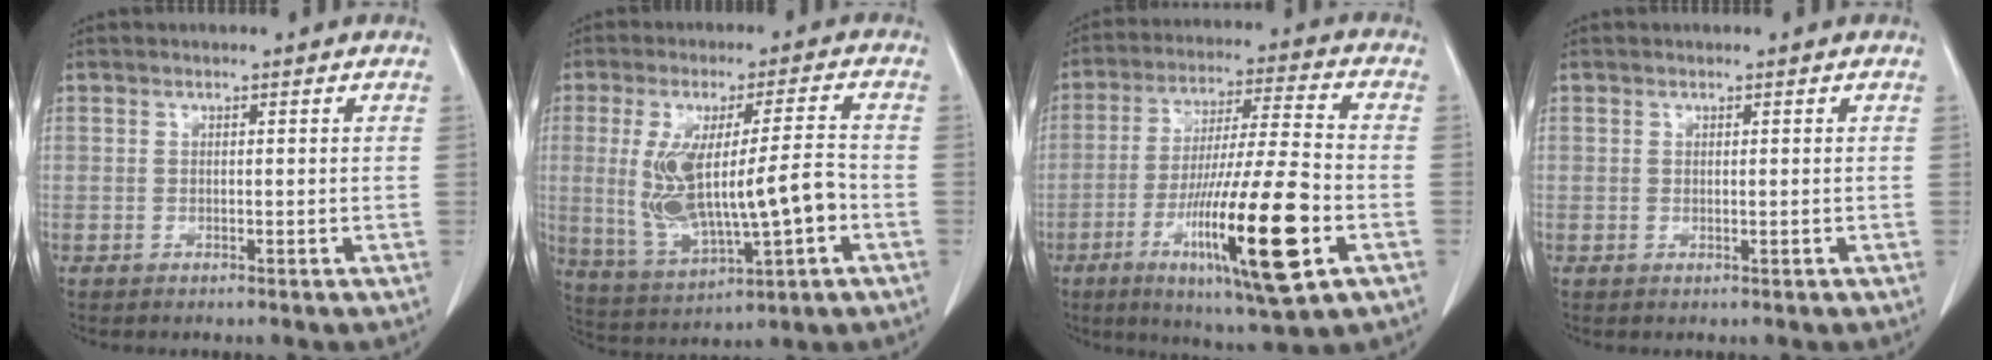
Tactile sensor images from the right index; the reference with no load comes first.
{"total": 14.0, "force": [-1.4, 2.9, 13.6], "torque": [-0.266, 0.006, -0.009]}
{"total": 19.2, "force": [-6.8, 1.1, 18.0], "torque": [-0.321, -0.028, -0.113]}
{"total": 0.0}